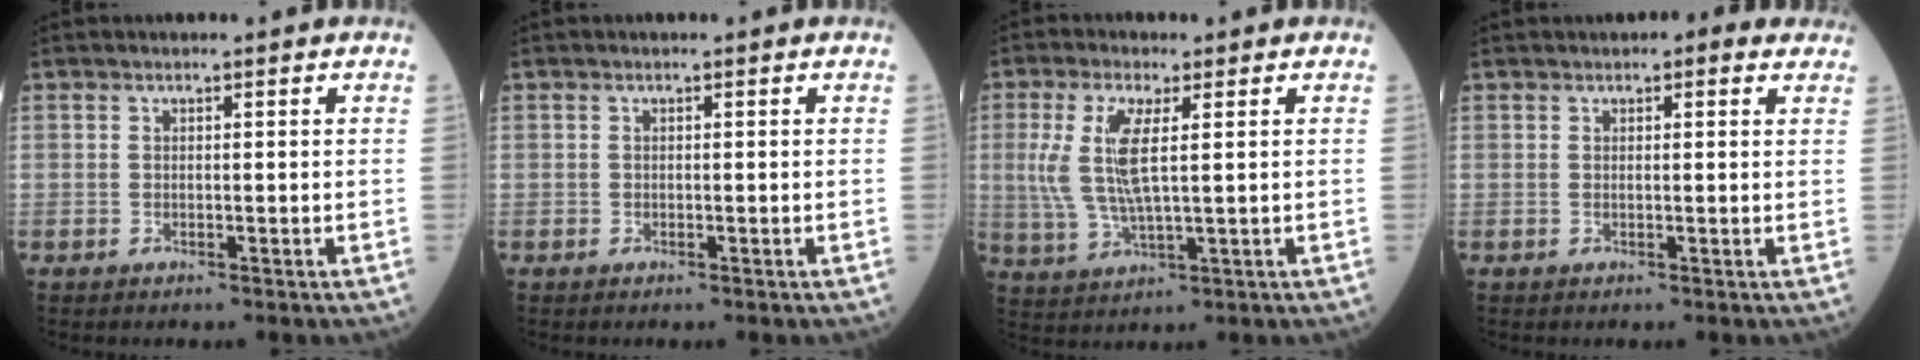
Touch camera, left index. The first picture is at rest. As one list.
[{"total": 0.0}, {"total": 8.1, "force": [1.5, 1.9, 7.8], "torque": [-0.184, 0.001, 0.037]}, {"total": 2.8, "force": [1.9, 1.1, 1.7], "torque": [-0.018, 0.018, 0.023]}]